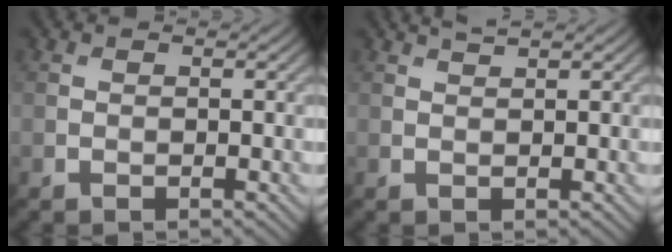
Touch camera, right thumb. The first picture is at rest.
{"total": 1.2, "force": [1.1, 0.1, 0.6], "torque": [-0.013, 0.003, 0.020]}